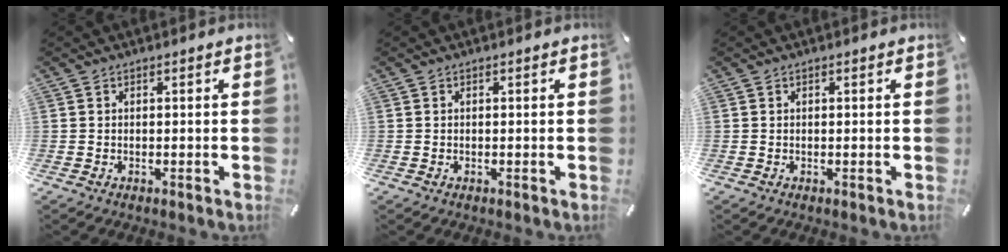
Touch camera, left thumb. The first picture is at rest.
{"total": 0.0}
{"total": 0.0}